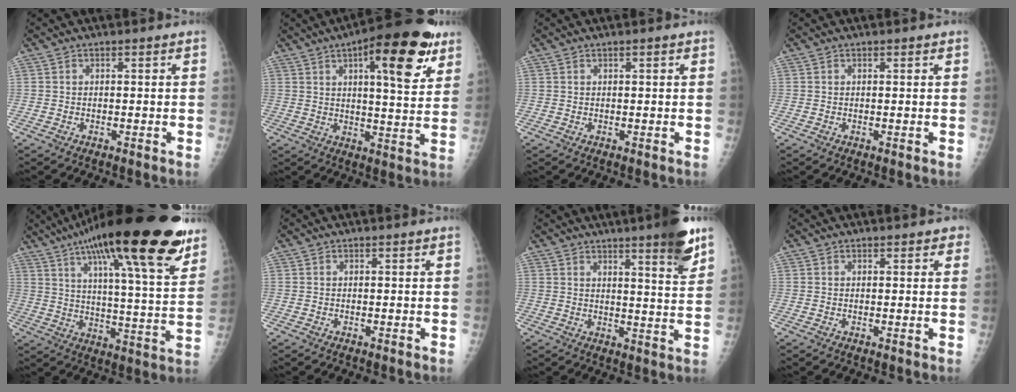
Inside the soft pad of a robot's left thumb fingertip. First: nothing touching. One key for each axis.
{"total": 18.3, "fx": 8.8, "fy": 5.7, "fz": 14.9, "tx": -0.178, "ty": -0.027, "tz": 0.117}
{"total": 0.9, "fx": 0.5, "fy": 0.2, "fz": 0.7, "tx": -0.011, "ty": 0.001, "tz": 0.007}
{"total": 0.6, "fx": 0.5, "fy": 0.2, "fz": 0.3, "tx": -0.004, "ty": -0.001, "tz": 0.005}
{"total": 28.6, "fx": 18.4, "fy": 5.7, "fz": 21.1, "tx": -0.315, "ty": -0.047, "tz": 0.279}
{"total": 0.0}
{"total": 9.8, "fx": 6.4, "fy": 0.9, "fz": 7.4, "tx": -0.086, "ty": -0.038, "tz": 0.084}
{"total": 1.6, "fx": 1.1, "fy": 0.9, "fz": 0.8, "tx": 0.008, "ty": -0.002, "tz": 0.008}